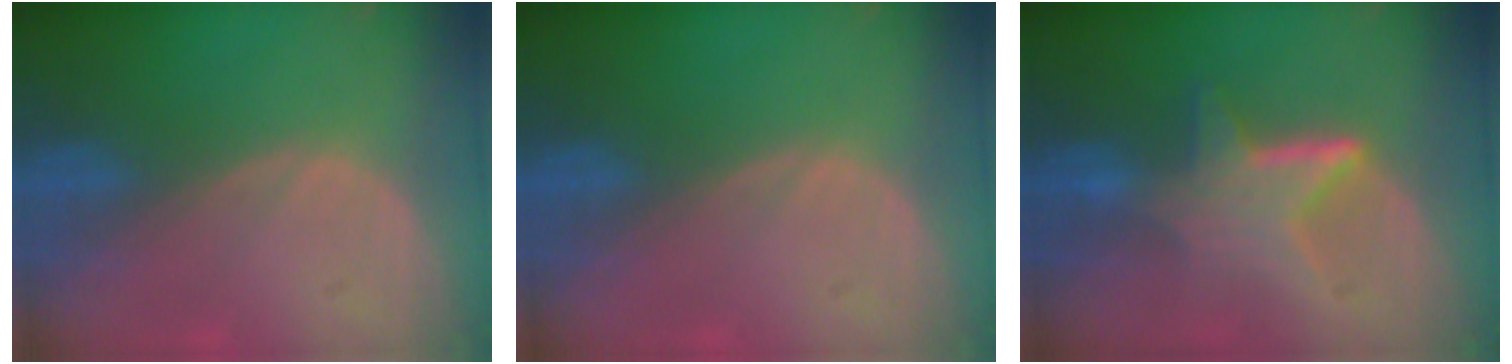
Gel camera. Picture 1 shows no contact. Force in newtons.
{"total": 0.0}
{"total": 6.7, "press": 6.1, "slide": 2.7}